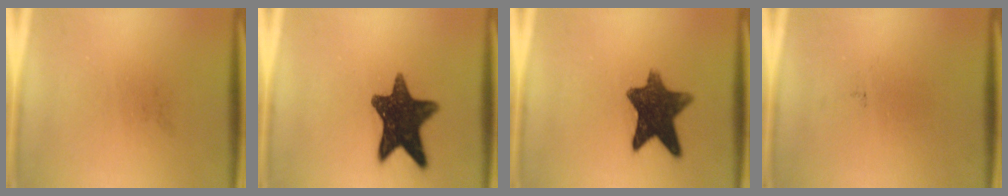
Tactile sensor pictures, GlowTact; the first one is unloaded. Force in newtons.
{"total": 13.6}
{"total": 10.9}
{"total": 0.0}